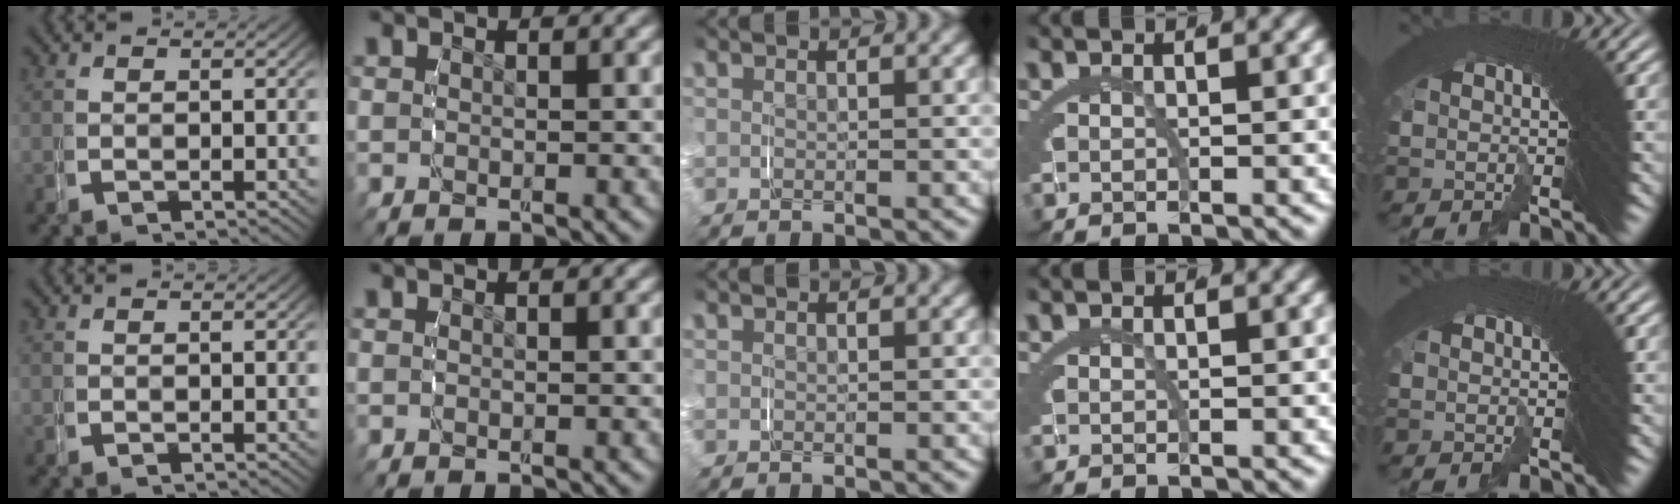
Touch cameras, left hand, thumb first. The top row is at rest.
{}